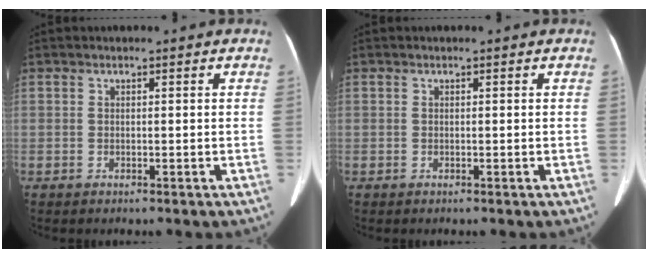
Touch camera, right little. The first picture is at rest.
{"total": 0.0}